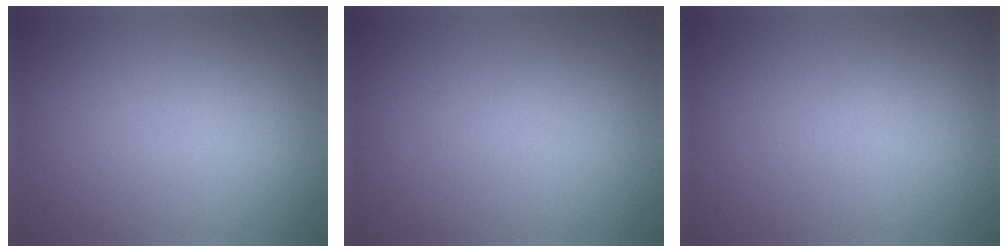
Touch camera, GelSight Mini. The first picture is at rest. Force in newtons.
{"total": 0.0}
{"total": 0.0}